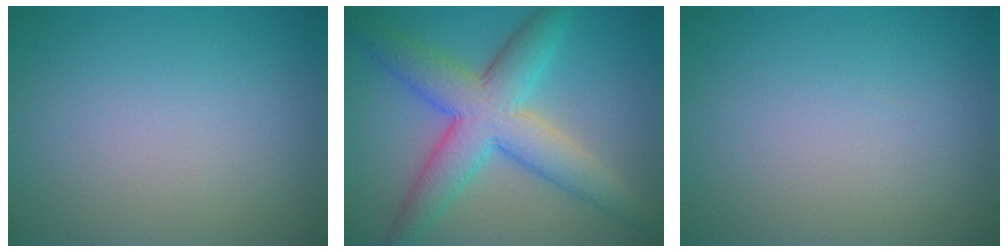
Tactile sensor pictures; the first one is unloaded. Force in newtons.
{"total": 7.8, "press": 7.8, "slide": 0.2}
{"total": 0.0}